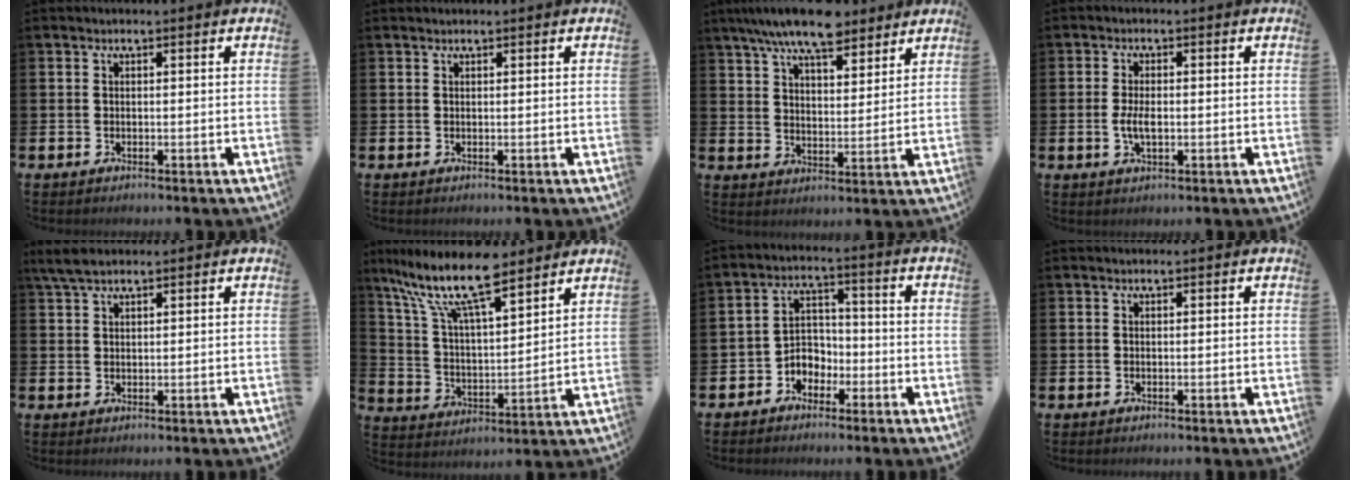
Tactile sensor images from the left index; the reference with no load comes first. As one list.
[{"total": 0.5, "force": [0.5, 0.1, 0.1], "torque": [0.000, 0.000, 0.009]}, {"total": 9.3, "force": [8.1, 2.4, 3.7], "torque": [-0.086, -0.027, 0.148]}, {"total": 3.2, "force": [-0.3, 1.5, 2.8], "torque": [-0.059, 0.000, -0.009]}, {"total": 3.6, "force": [2.9, 1.1, 1.9], "torque": [-0.041, -0.002, 0.053]}, {"total": 12.1, "force": [9.9, 3.1, 6.4], "torque": [-0.147, -0.045, 0.172]}, {"total": 3.6, "force": [-1.8, 2.9, 0.9], "torque": [-0.034, 0.002, -0.044]}, {"total": 0.0}]